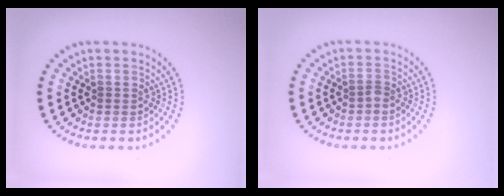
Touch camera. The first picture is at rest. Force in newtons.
{"total": 0.7, "press": 0.5, "slide": 0.5}